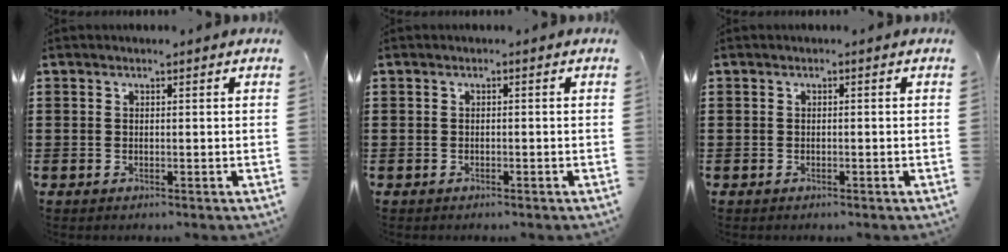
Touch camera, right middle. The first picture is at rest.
{"total": 0.0}
{"total": 0.0}